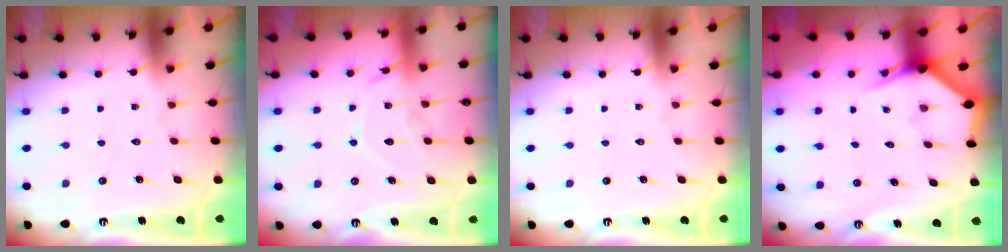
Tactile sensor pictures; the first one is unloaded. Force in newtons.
{"total": 12.3, "press": 12.2, "slide": 1.0}
{"total": 0.0}
{"total": 2.8, "press": 2.8, "slide": 0.0}